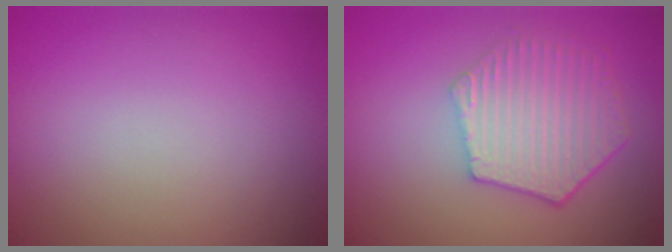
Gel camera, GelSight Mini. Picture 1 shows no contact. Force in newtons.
{"total": 5.8, "press": 4.4, "slide": 3.8}